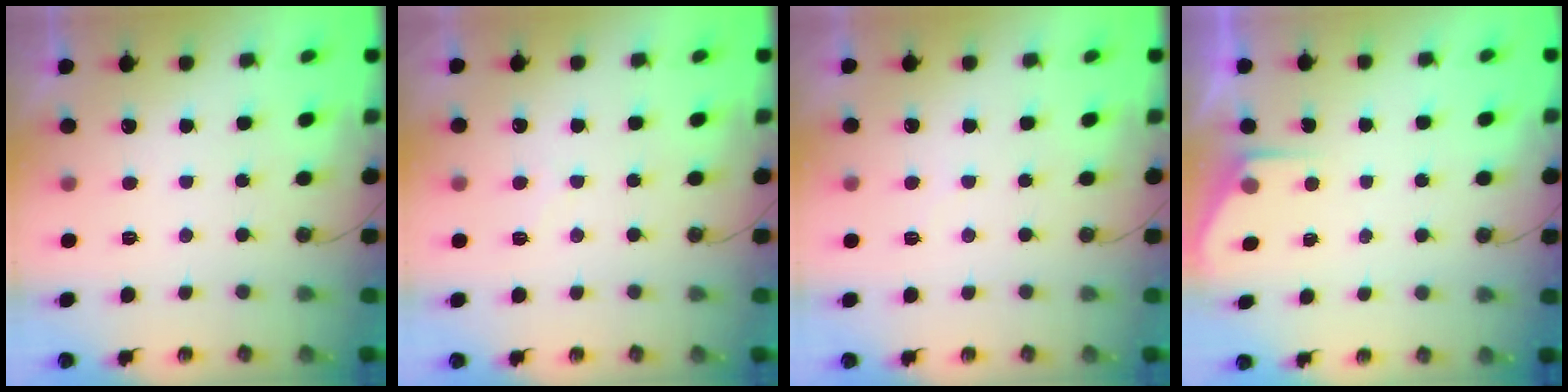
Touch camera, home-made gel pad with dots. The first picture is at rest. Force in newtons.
{"total": 3.1, "press": 3.1, "slide": 0.5}
{"total": 2.0, "press": 2.0, "slide": 0.3}
{"total": 2.6, "press": 2.5, "slide": 0.4}